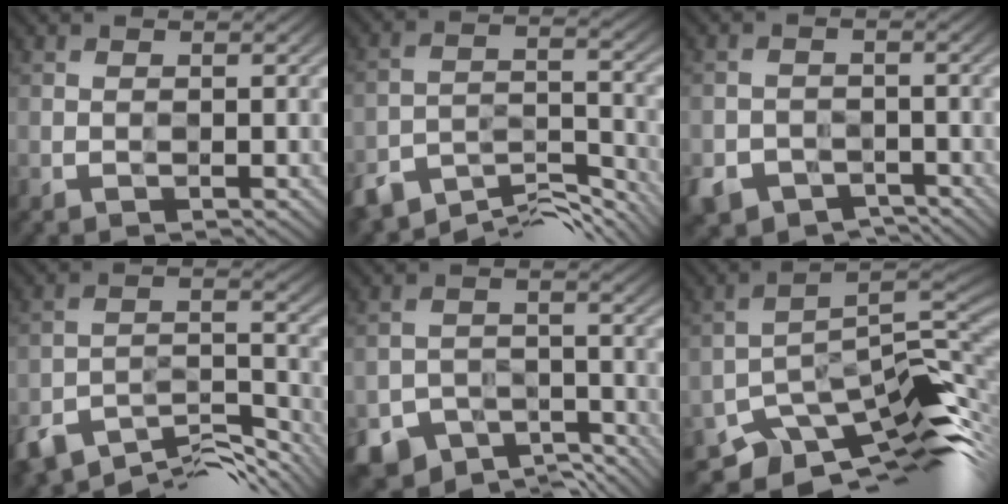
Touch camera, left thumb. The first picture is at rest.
{"total": 9.9, "force": [-9.1, 2.5, 2.8], "torque": [-0.053, 0.001, -0.163]}
{"total": 3.3, "force": [-2.8, 1.8, 0.1], "torque": [-0.009, -0.007, -0.055]}
{"total": 10.7, "force": [-9.6, 2.9, 3.7], "torque": [-0.070, 0.000, -0.169]}
{"total": 7.0, "force": [-6.5, 2.5, 0.7], "torque": [-0.015, -0.011, -0.108]}
{"total": 12.2, "force": [-8.4, 4.3, 7.7], "torque": [-0.129, -0.013, -0.138]}